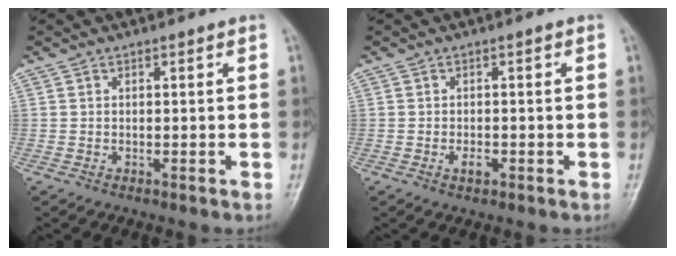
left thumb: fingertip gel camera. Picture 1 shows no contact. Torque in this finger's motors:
{"motor_torque": [-0.02, 0.05, 0.20, 0.03, 0.00]}